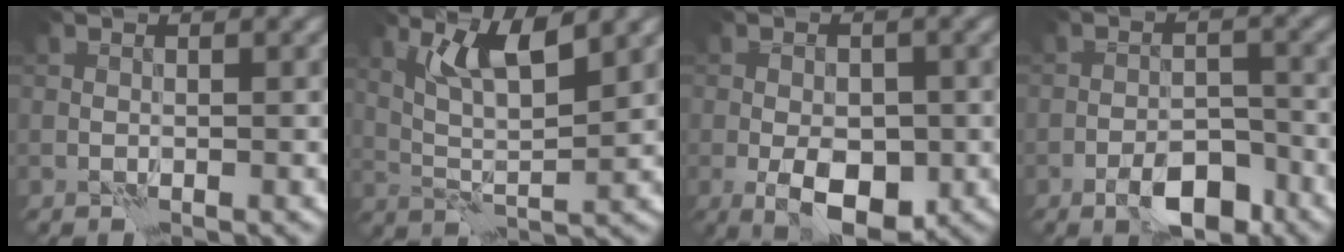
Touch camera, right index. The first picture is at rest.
{"total": 4.7, "force": [2.6, 0.9, 3.8], "torque": [-0.083, -0.009, 0.052]}
{"total": 5.7, "force": [-1.9, 2.9, 4.6], "torque": [-0.074, -0.003, -0.033]}
{"total": 5.4, "force": [-3.6, 2.1, 3.4], "torque": [-0.048, 0.006, -0.059]}